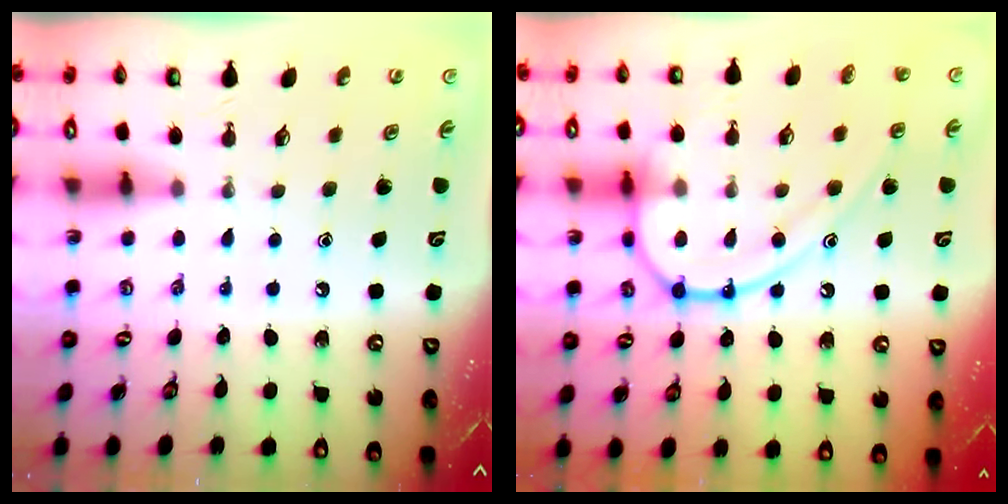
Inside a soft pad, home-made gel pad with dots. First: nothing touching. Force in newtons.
{"total": 15.4, "press": 15.3, "slide": 1.4}